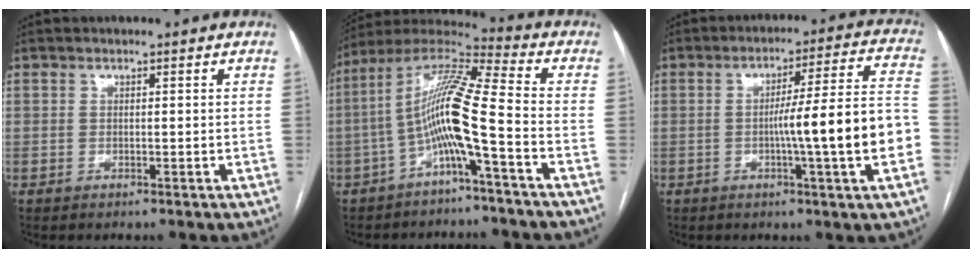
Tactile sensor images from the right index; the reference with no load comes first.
{"total": 11.6, "force": [-3.5, -0.4, 11.0], "torque": [-0.214, 0.026, -0.074]}
{"total": 14.5, "force": [-3.0, -0.9, 14.2], "torque": [-0.207, 0.013, -0.048]}